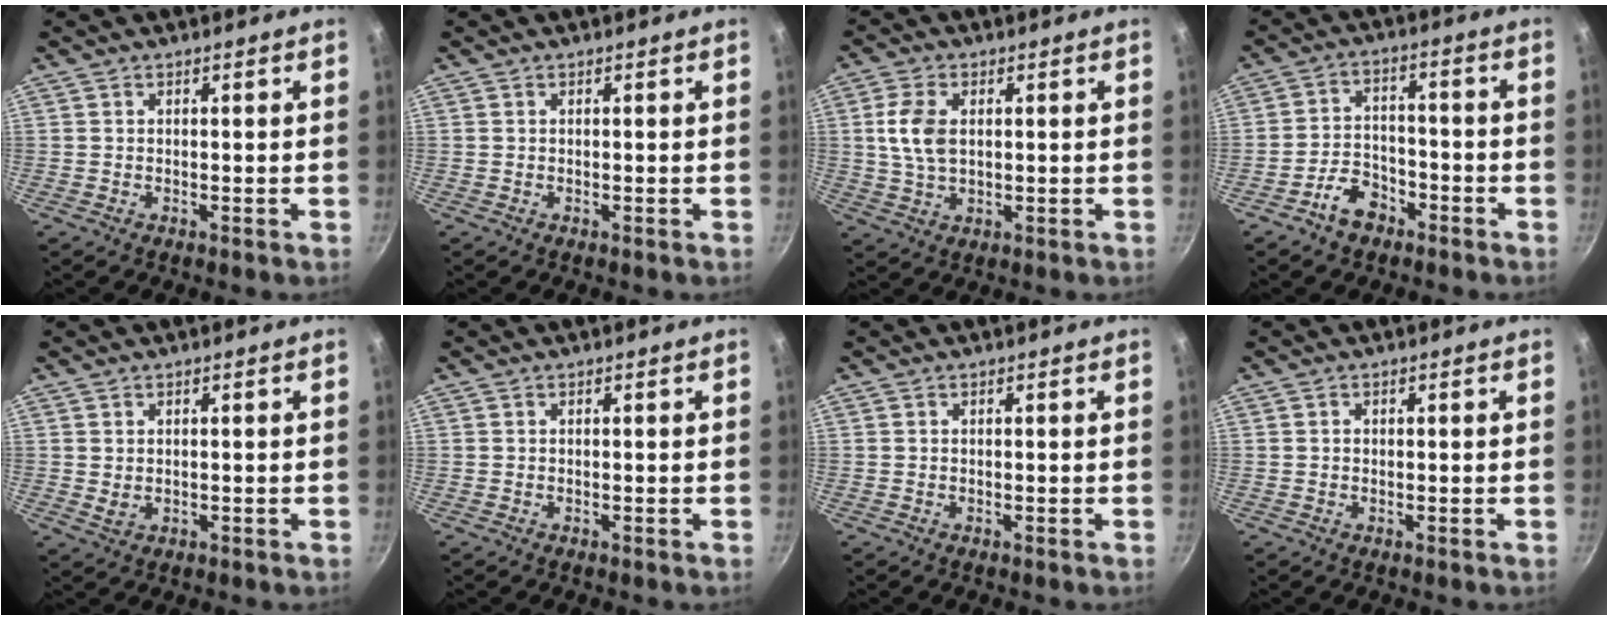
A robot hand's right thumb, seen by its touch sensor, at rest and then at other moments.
{"total": 0.0}
{"total": 7.1, "force": [1.2, 4.3, 5.5], "torque": [-0.104, 0.002, 0.023]}
{"total": 6.8, "force": [-4.3, 4.3, 2.9], "torque": [-0.030, 0.045, -0.077]}
{"total": 1.6, "force": [0.4, 1.1, 1.1], "torque": [-0.017, -0.004, 0.009]}
{"total": 0.0}
{"total": 0.0}
{"total": 0.7, "force": [0.1, 0.6, 0.3], "torque": [-0.002, 0.004, 0.001]}